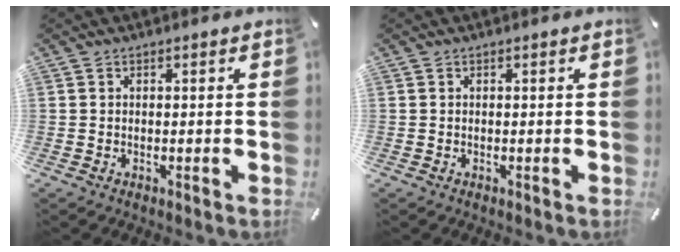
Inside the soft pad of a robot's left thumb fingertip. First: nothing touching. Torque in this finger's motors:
{"motor_torque": [0.00, 0.00, -0.01, 0.01, 0.00]}